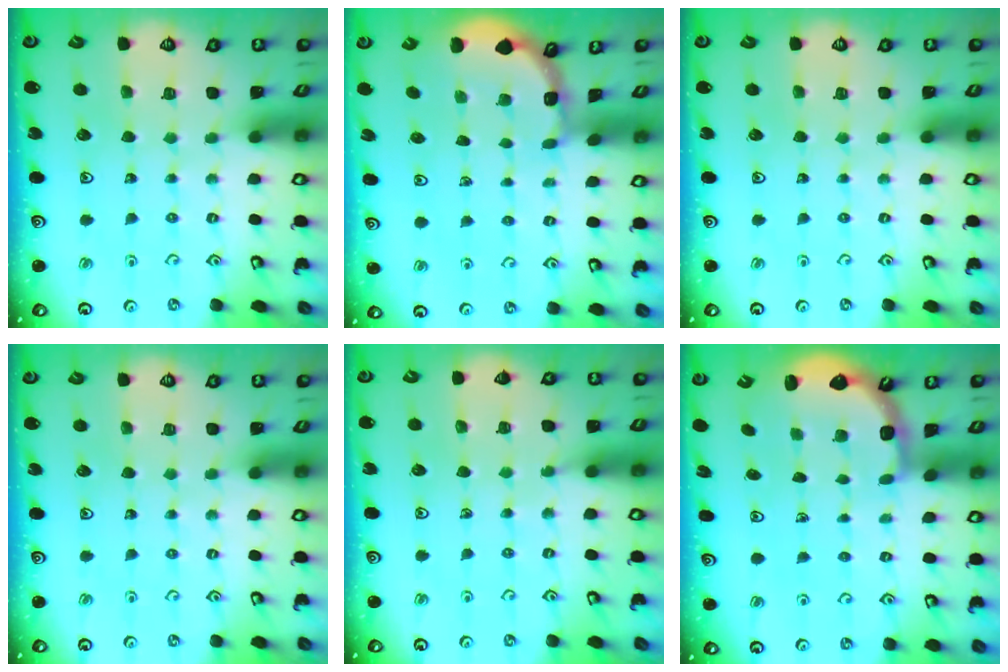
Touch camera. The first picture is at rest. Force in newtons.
{"total": 1.7, "press": 1.7, "slide": 0.2}
{"total": 0.0}
{"total": 0.0}
{"total": 5.9, "press": 5.8, "slide": 1.1}
{"total": 2.5, "press": 2.1, "slide": 1.3}